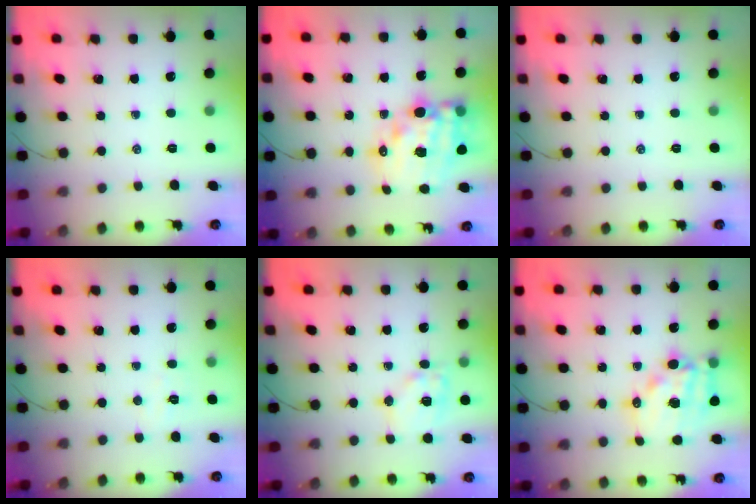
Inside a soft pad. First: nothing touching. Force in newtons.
{"total": 18.1, "press": 17.5, "slide": 4.6}
{"total": 0.0}
{"total": 2.7, "press": 2.6, "slide": 0.7}
{"total": 10.7, "press": 10.6, "slide": 1.5}
{"total": 15.0, "press": 14.6, "slide": 3.2}